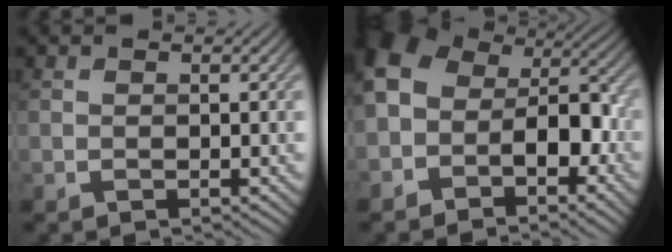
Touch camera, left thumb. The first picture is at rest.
{"total": 9.3, "force": [-2.0, 6.7, 6.1], "torque": [-0.120, 0.006, -0.055]}